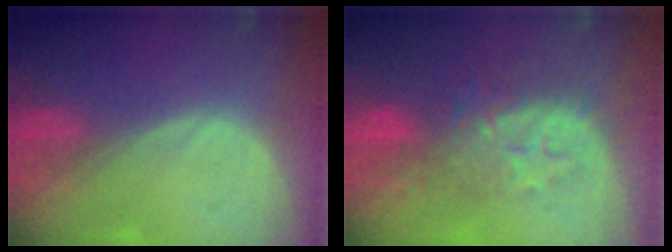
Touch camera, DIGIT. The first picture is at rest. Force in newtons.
{"total": 7.8, "press": 7.6, "slide": 1.7}